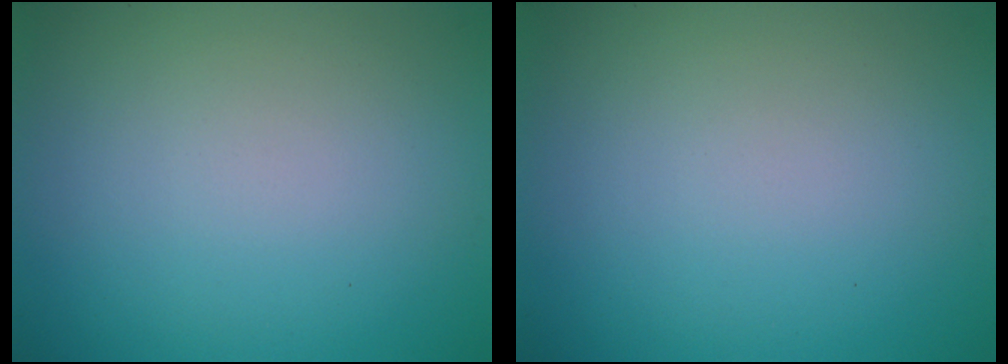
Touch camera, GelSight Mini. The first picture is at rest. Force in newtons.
{"total": 0.0}